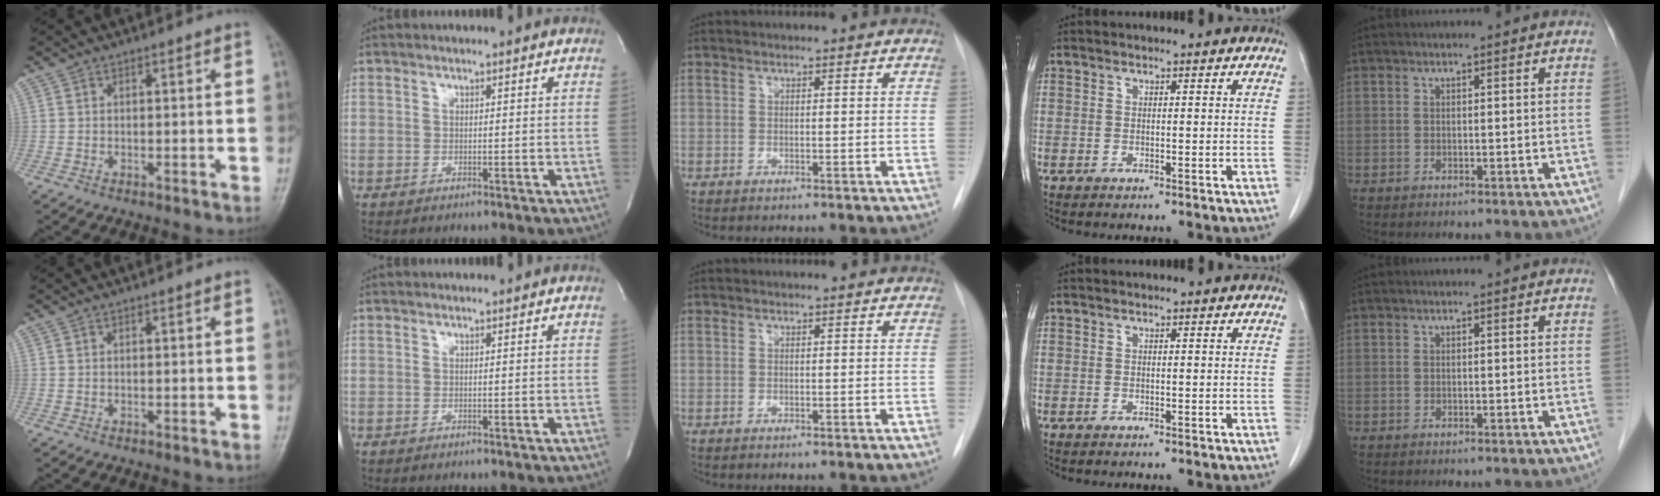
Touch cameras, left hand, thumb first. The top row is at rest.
{}